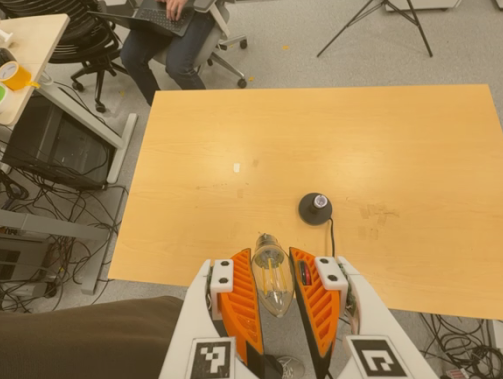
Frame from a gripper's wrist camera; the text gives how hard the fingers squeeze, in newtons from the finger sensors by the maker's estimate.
{"total": 13.5, "left": 14.2, "right": 12.7}